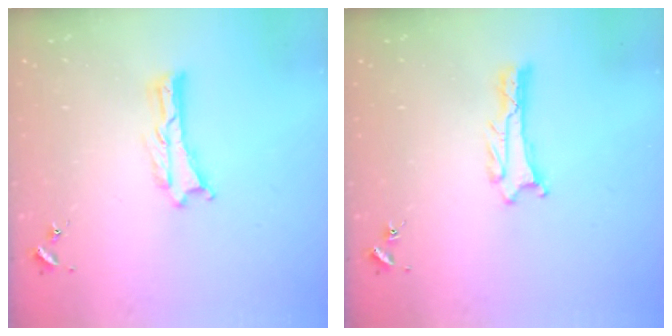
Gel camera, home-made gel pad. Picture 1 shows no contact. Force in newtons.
{"total": 1.0, "press": 1.0, "slide": 0.1}